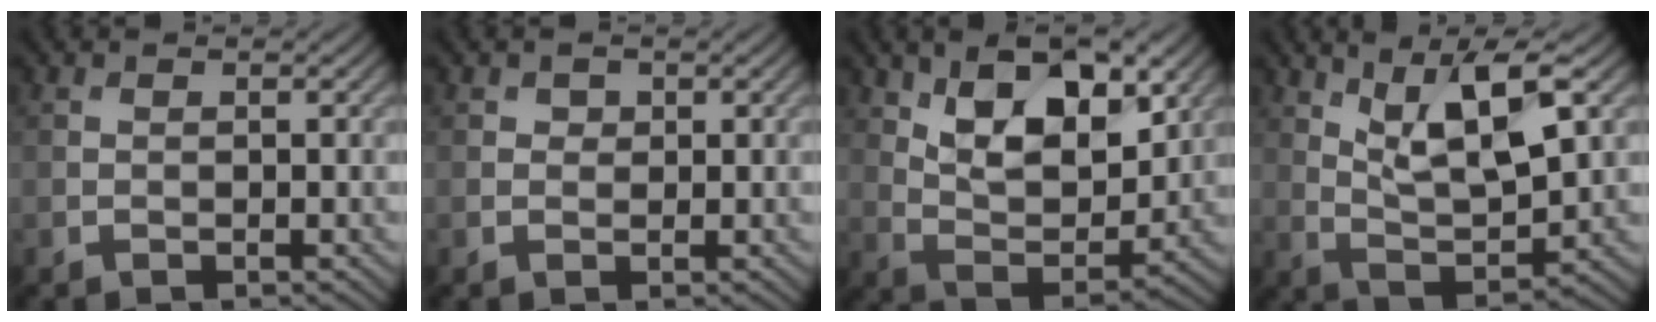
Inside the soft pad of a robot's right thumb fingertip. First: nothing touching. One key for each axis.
{"total": 0.9, "fx": 0.4, "fy": 0.8, "fz": 0.3, "tx": -0.002, "ty": -0.003, "tz": 0.003}
{"total": 12.9, "fx": 6.4, "fy": 6.3, "fz": 9.3, "tx": -0.167, "ty": -0.006, "tz": 0.104}
{"total": 10.8, "fx": 5.3, "fy": 3.5, "fz": 8.8, "tx": -0.169, "ty": 0.003, "tz": 0.096}